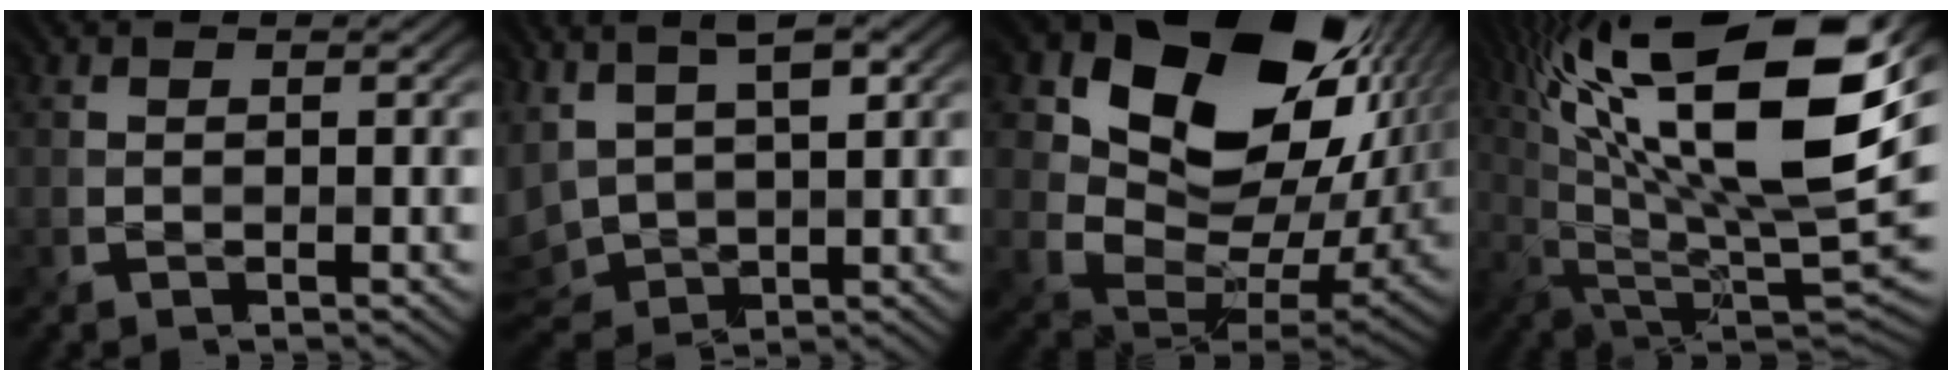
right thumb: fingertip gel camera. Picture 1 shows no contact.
{"total": 8.5, "force": [2.4, 4.7, 6.6], "torque": [-0.175, 0.000, 0.047]}
{"total": 18.7, "force": [8.0, 12.4, 11.5], "torque": [-0.180, 0.003, 0.156]}
{"total": 20.8, "force": [8.3, 7.6, 17.6], "torque": [-0.303, 0.036, 0.132]}